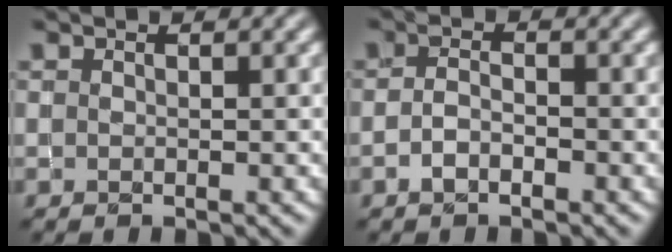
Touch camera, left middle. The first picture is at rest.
{"total": 1.3, "force": [-0.9, 0.5, 0.8], "torque": [-0.016, 0.005, -0.021]}